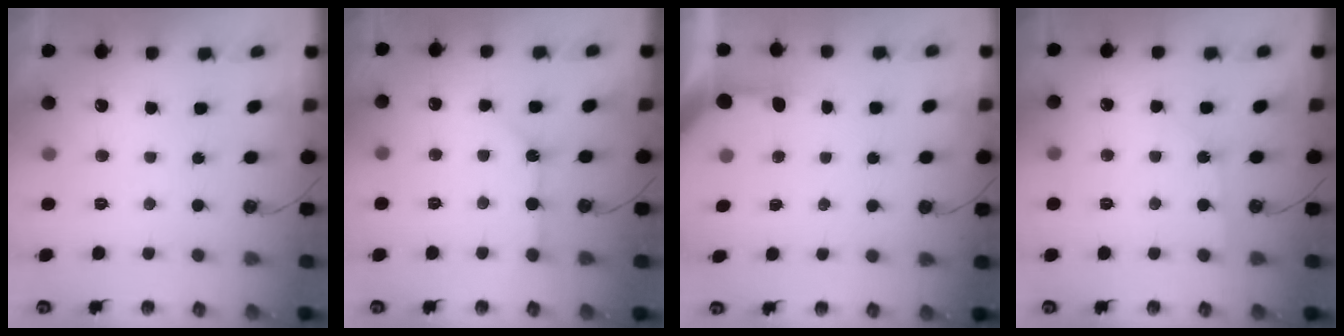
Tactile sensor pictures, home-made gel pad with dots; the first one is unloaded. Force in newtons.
{"total": 2.9, "press": 2.9, "slide": 0.5}
{"total": 2.7, "press": 2.6, "slide": 0.3}
{"total": 3.6, "press": 3.5, "slide": 0.6}